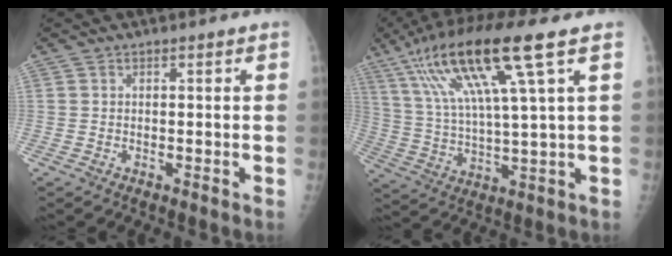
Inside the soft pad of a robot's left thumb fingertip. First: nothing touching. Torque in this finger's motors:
{"motor_torque": [0.32, 0.42, 1.72, -1.05, 0.56]}